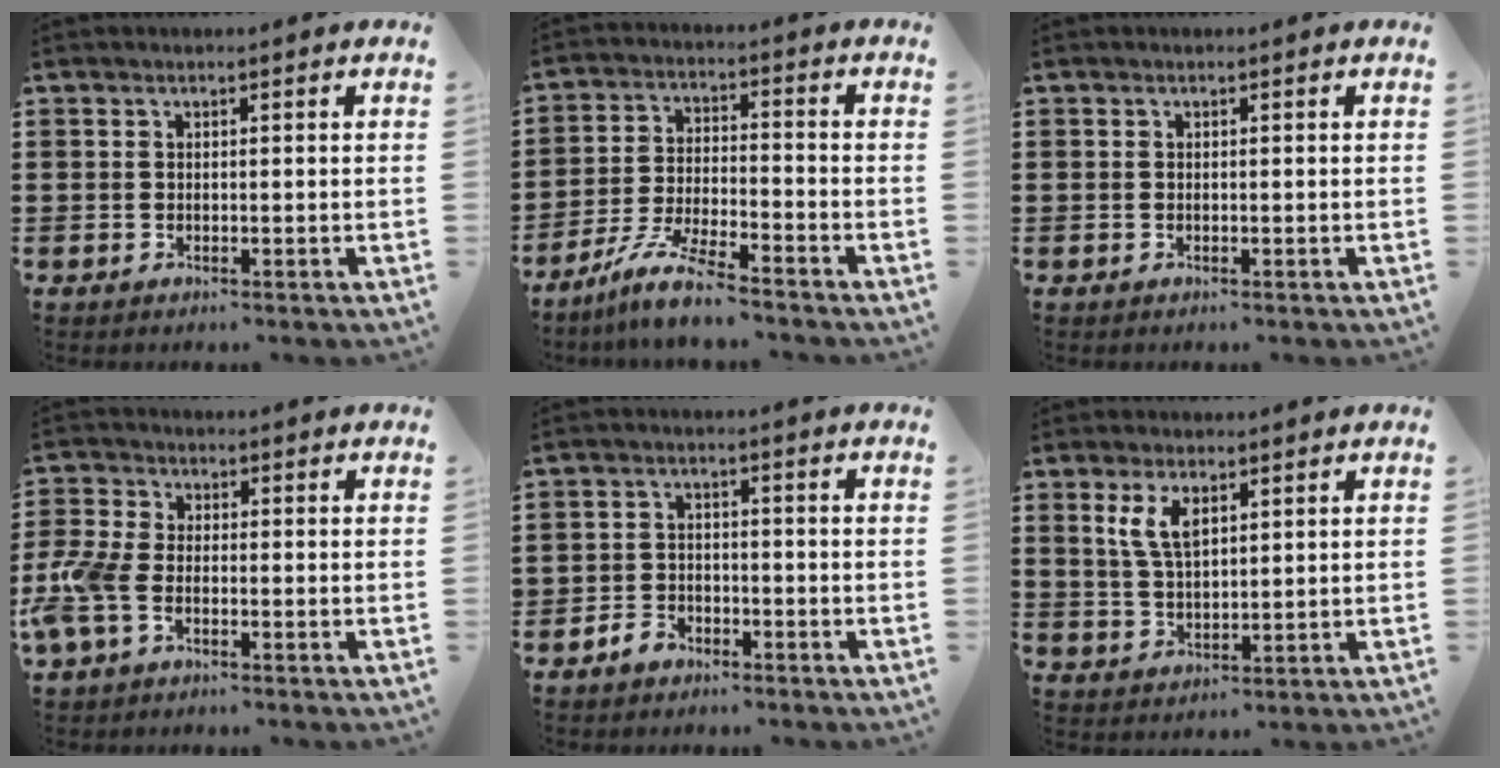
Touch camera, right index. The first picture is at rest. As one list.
[{"total": 7.4, "force": [-6.4, 0.2, 3.6], "torque": [-0.090, -0.007, -0.130]}, {"total": 0.0}, {"total": 5.5, "force": [-2.4, 2.8, 4.1], "torque": [-0.112, -0.005, -0.052]}, {"total": 2.6, "force": [-2.0, 1.5, 0.5], "torque": [-0.014, 0.006, -0.043]}, {"total": 5.1, "force": [2.3, 2.3, 4.0], "torque": [-0.087, 0.006, 0.040]}]